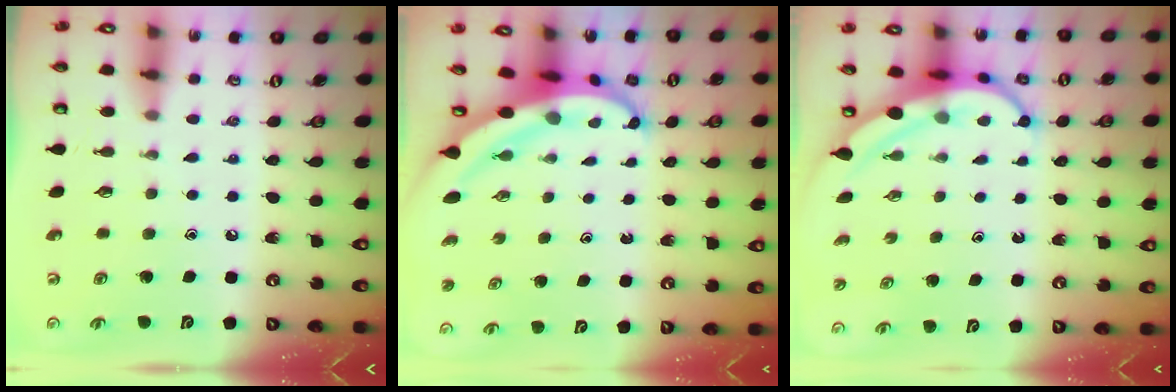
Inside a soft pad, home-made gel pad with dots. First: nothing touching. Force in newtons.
{"total": 5.8, "press": 5.7, "slide": 0.7}
{"total": 6.8, "press": 6.8, "slide": 0.8}